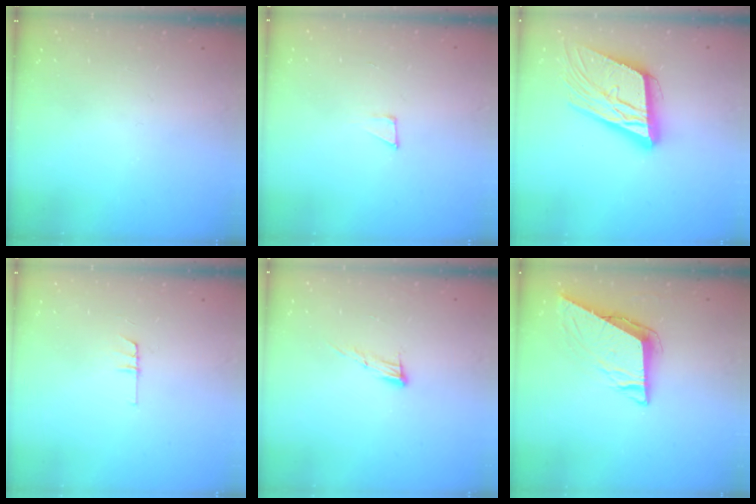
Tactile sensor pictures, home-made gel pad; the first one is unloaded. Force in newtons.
{"total": 4.3, "press": 4.2, "slide": 0.3}
{"total": 18.5, "press": 18.2, "slide": 3.6}
{"total": 3.7, "press": 3.7, "slide": 0.4}
{"total": 8.1, "press": 7.9, "slide": 1.6}
{"total": 7.7, "press": 7.7, "slide": 0.3}